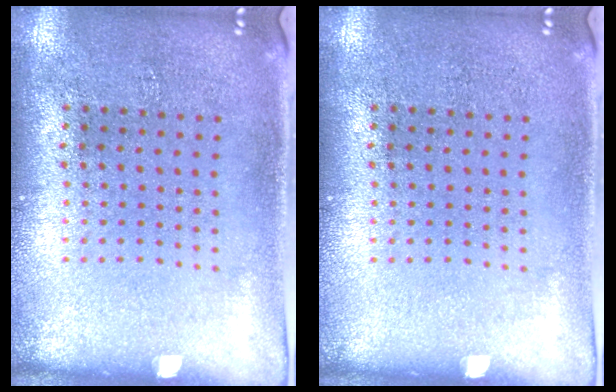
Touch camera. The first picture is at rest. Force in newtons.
{"total": 0.0}